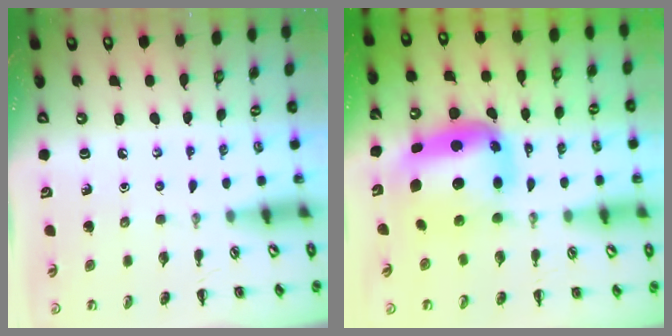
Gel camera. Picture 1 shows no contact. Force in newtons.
{"total": 9.1, "press": 8.8, "slide": 2.4}